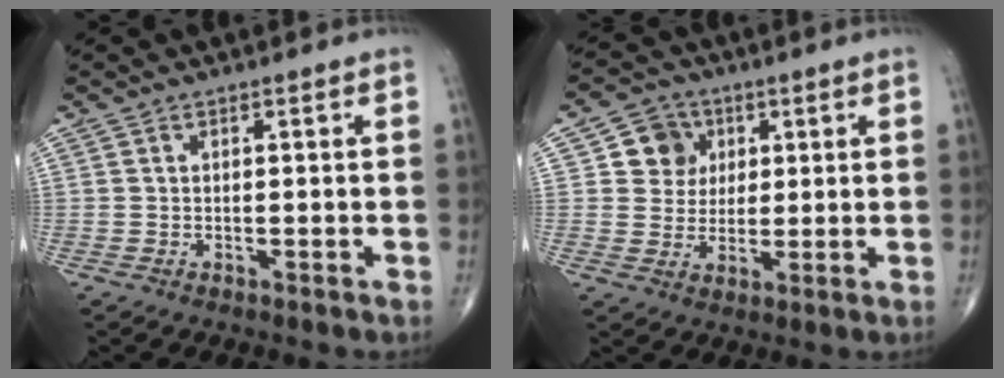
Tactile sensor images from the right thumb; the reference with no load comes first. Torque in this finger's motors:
{"motor_torque": [-0.31, 0.49, 0.33, 0.21, -0.01]}